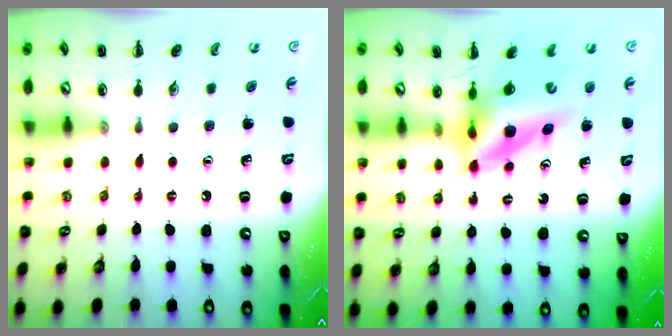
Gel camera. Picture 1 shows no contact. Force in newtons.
{"total": 11.7, "press": 11.0, "slide": 4.1}